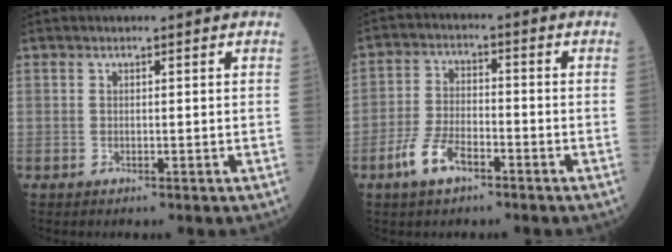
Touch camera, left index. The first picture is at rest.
{"total": 6.5, "force": [-4.1, 2.6, 4.3], "torque": [-0.097, -0.005, -0.081]}